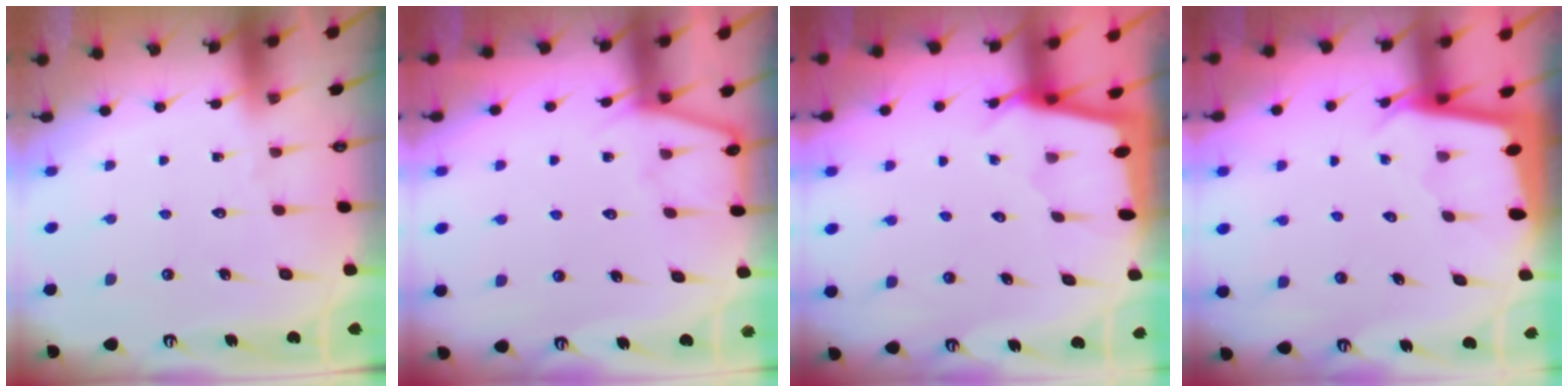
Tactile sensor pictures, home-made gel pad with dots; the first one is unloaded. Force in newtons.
{"total": 4.6, "press": 4.6, "slide": 0.6}
{"total": 2.3, "press": 2.3, "slide": 0.3}
{"total": 2.0, "press": 2.0, "slide": 0.1}